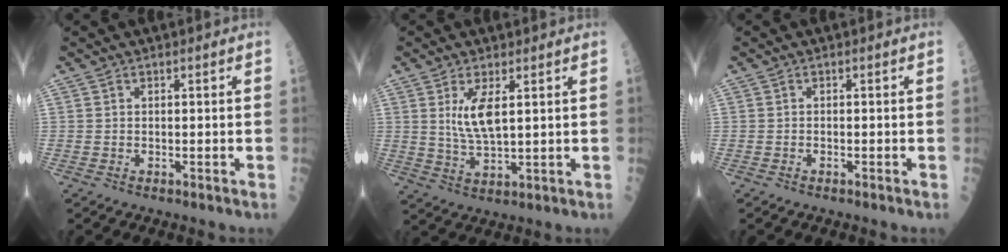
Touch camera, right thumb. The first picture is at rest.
{"total": 6.3, "force": [1.9, 1.8, 5.7], "torque": [-0.111, -0.020, 0.046]}
{"total": 0.0}